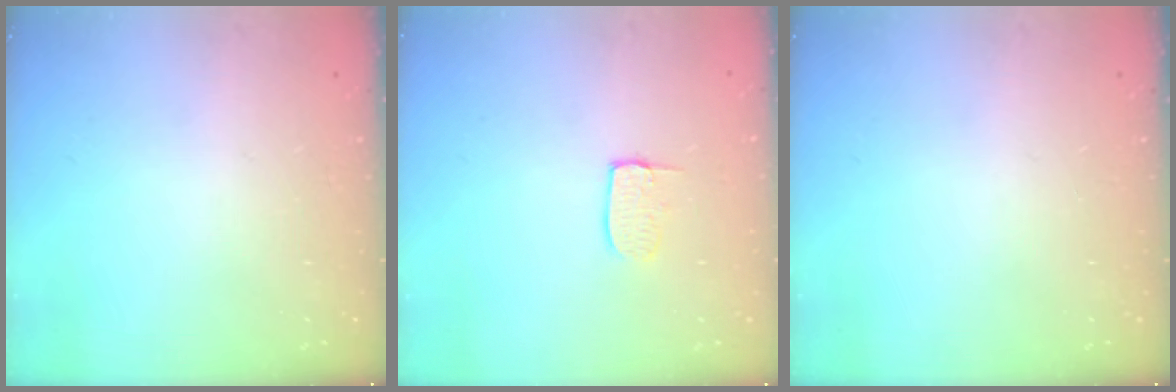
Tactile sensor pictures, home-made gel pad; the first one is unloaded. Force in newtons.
{"total": 5.4, "press": 5.4, "slide": 0.3}
{"total": 0.0}